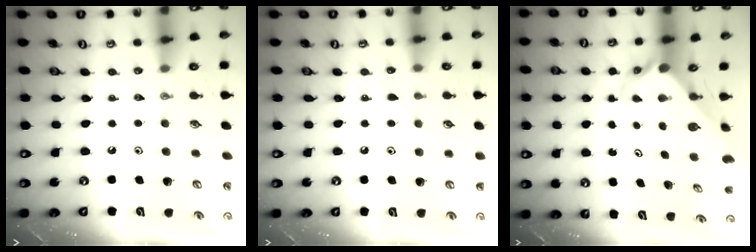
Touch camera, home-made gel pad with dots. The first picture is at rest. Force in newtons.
{"total": 3.8, "press": 3.8, "slide": 0.4}
{"total": 2.8, "press": 2.8, "slide": 0.3}